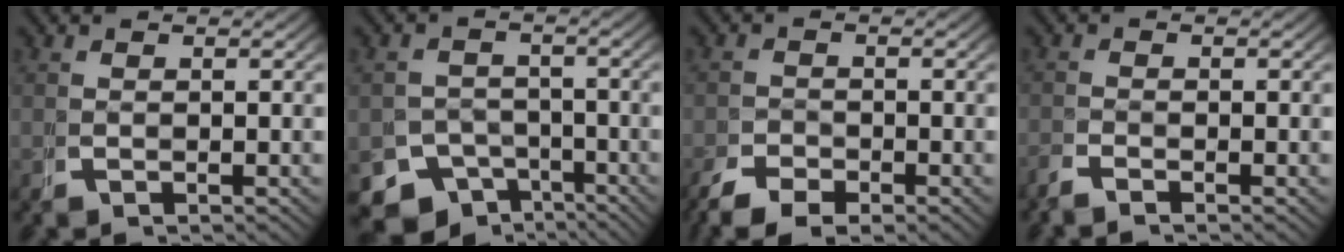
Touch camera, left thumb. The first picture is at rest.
{"total": 10.1, "force": [-6.6, 7.0, 3.2], "torque": [-0.050, -0.052, -0.100]}
{"total": 3.3, "force": [-2.5, 1.5, 1.6], "torque": [-0.018, -0.017, -0.043]}
{"total": 1.3, "force": [-1.2, 0.3, 0.5], "torque": [-0.006, -0.004, -0.030]}